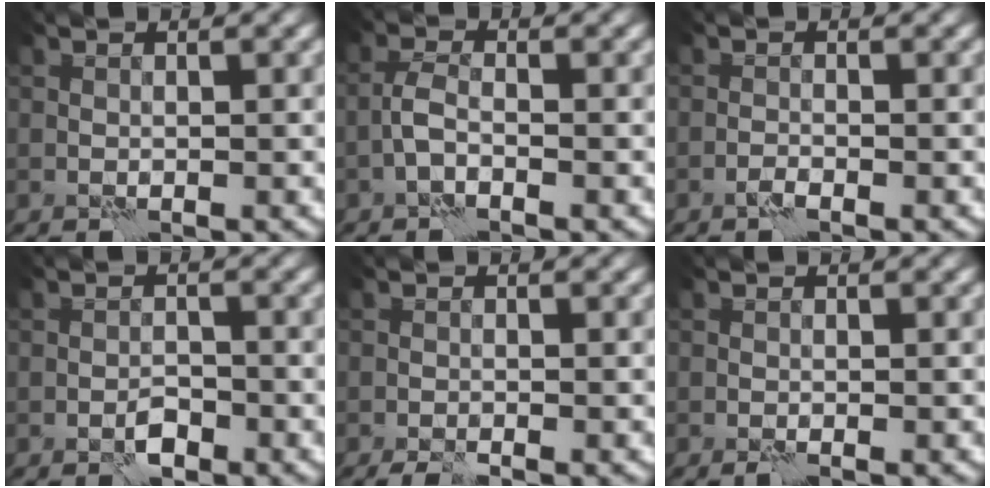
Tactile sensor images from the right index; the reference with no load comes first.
{"total": 1.4, "force": [-0.8, 0.3, 1.2], "torque": [-0.025, 0.006, -0.022]}
{"total": 0.6, "force": [-0.5, -0.2, 0.3], "torque": [-0.008, 0.001, -0.011]}
{"total": 1.4, "force": [-1.0, 0.5, 0.8], "torque": [-0.010, 0.004, -0.019]}
{"total": 1.6, "force": [-1.3, 0.1, 1.0], "torque": [-0.030, -0.002, -0.026]}
{"total": 0.5, "force": [-0.3, -0.1, 0.4], "torque": [-0.010, -0.001, -0.007]}